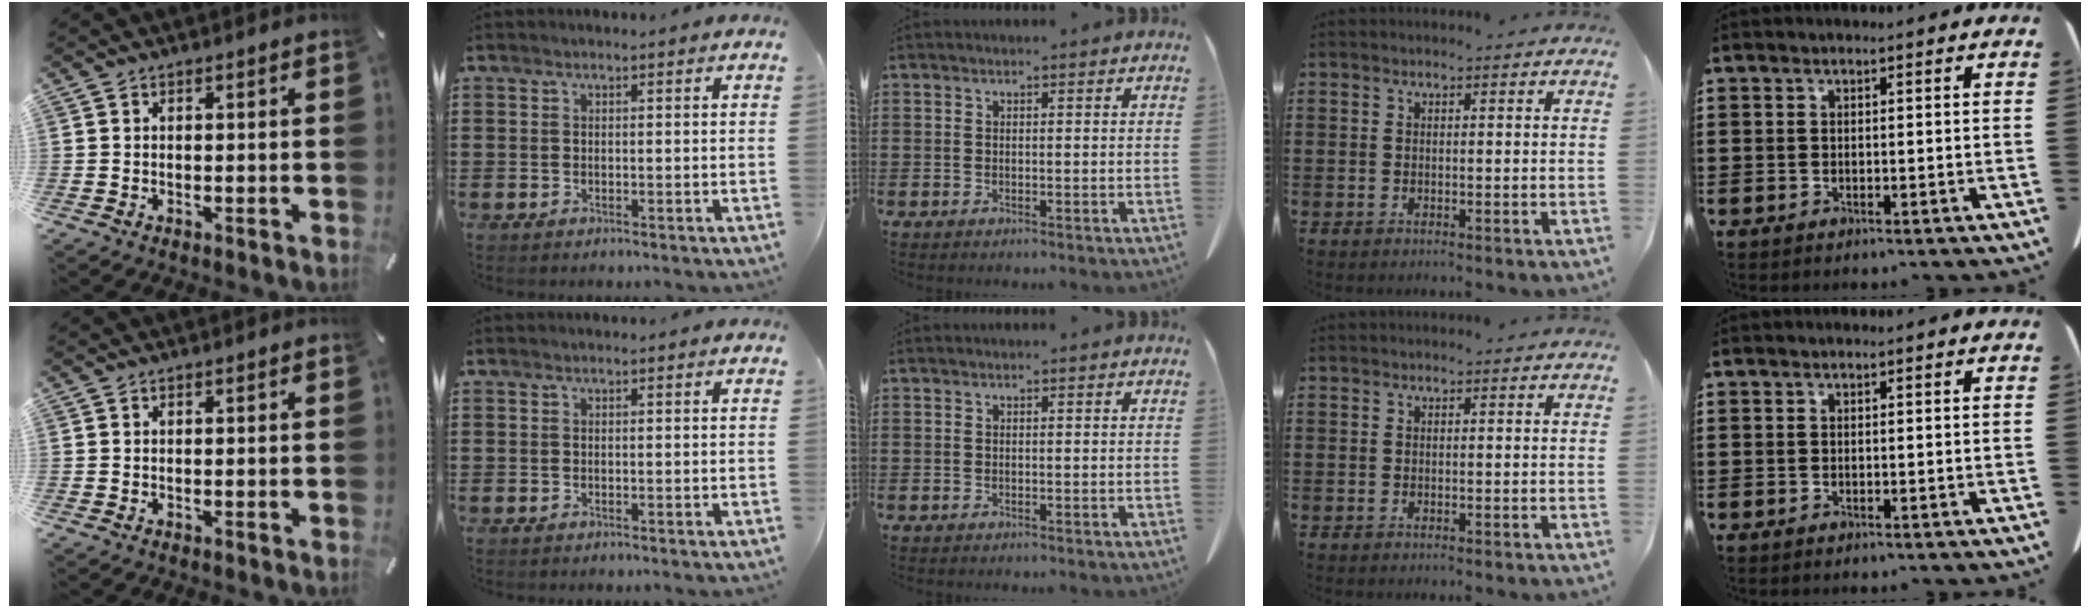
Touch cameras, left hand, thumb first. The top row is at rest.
{}